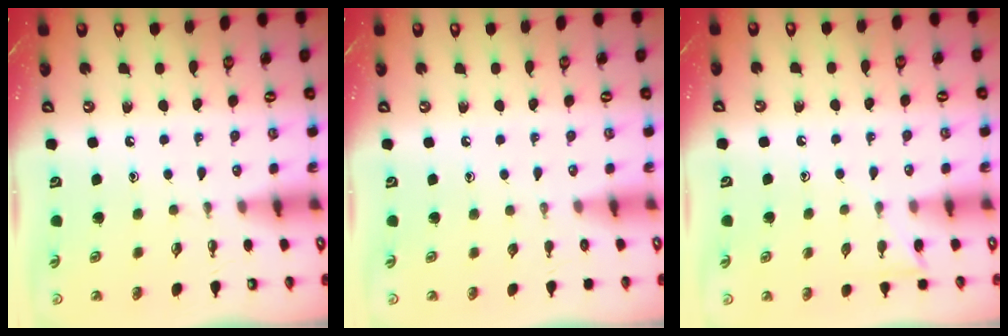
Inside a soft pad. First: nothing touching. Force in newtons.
{"total": 0.0}
{"total": 6.8, "press": 6.8, "slide": 0.6}